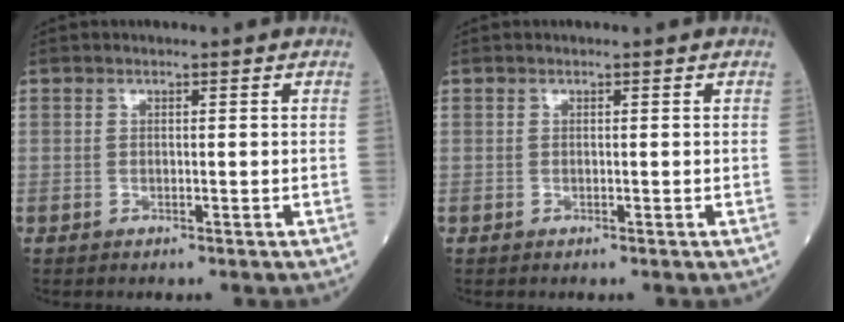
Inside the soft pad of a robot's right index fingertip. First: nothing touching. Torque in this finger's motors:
{"motor_torque": [0.05, 0.01, 0.05, 0.02]}